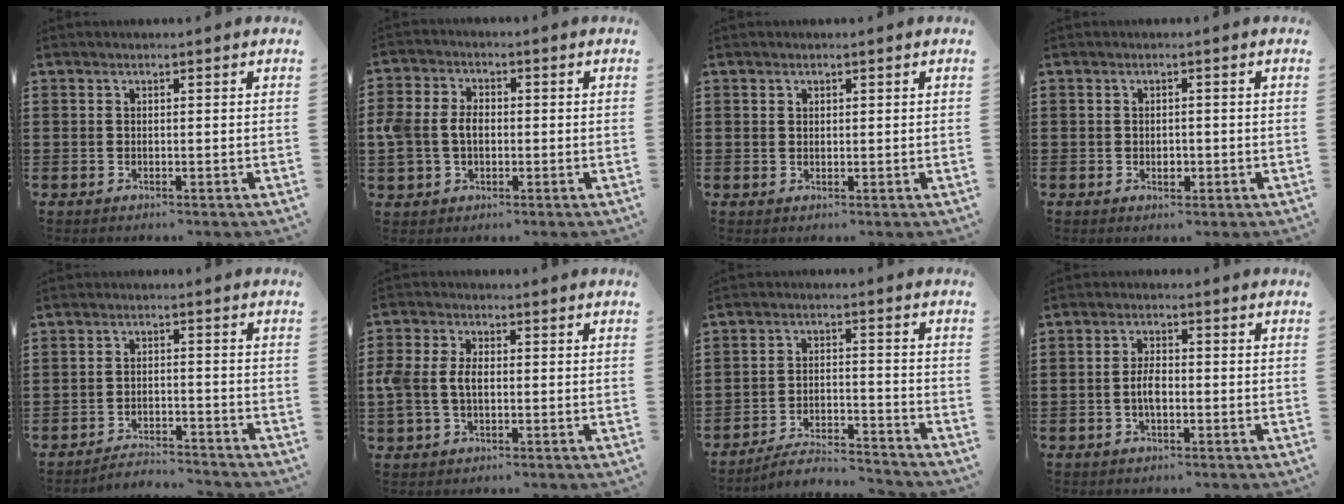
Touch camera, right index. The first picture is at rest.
{"total": 4.7, "force": [-0.4, 3.6, 3.0], "torque": [-0.090, 0.003, -0.017]}
{"total": 0.8, "force": [0.6, 0.6, 0.1], "torque": [-0.004, 0.002, 0.011]}
{"total": 1.4, "force": [-0.2, 0.9, 1.1], "torque": [-0.020, 0.002, -0.003]}
{"total": 3.2, "force": [-3.2, 0.2, 0.1], "torque": [-0.008, 0.003, -0.069]}
{"total": 4.7, "force": [-0.2, 3.2, 3.4], "torque": [-0.097, 0.001, -0.013]}
{"total": 5.1, "force": [-4.9, 0.4, 1.3], "torque": [-0.030, 0.001, -0.098]}
{"total": 3.3, "force": [-0.7, 1.5, 2.9], "torque": [-0.069, -0.001, -0.017]}